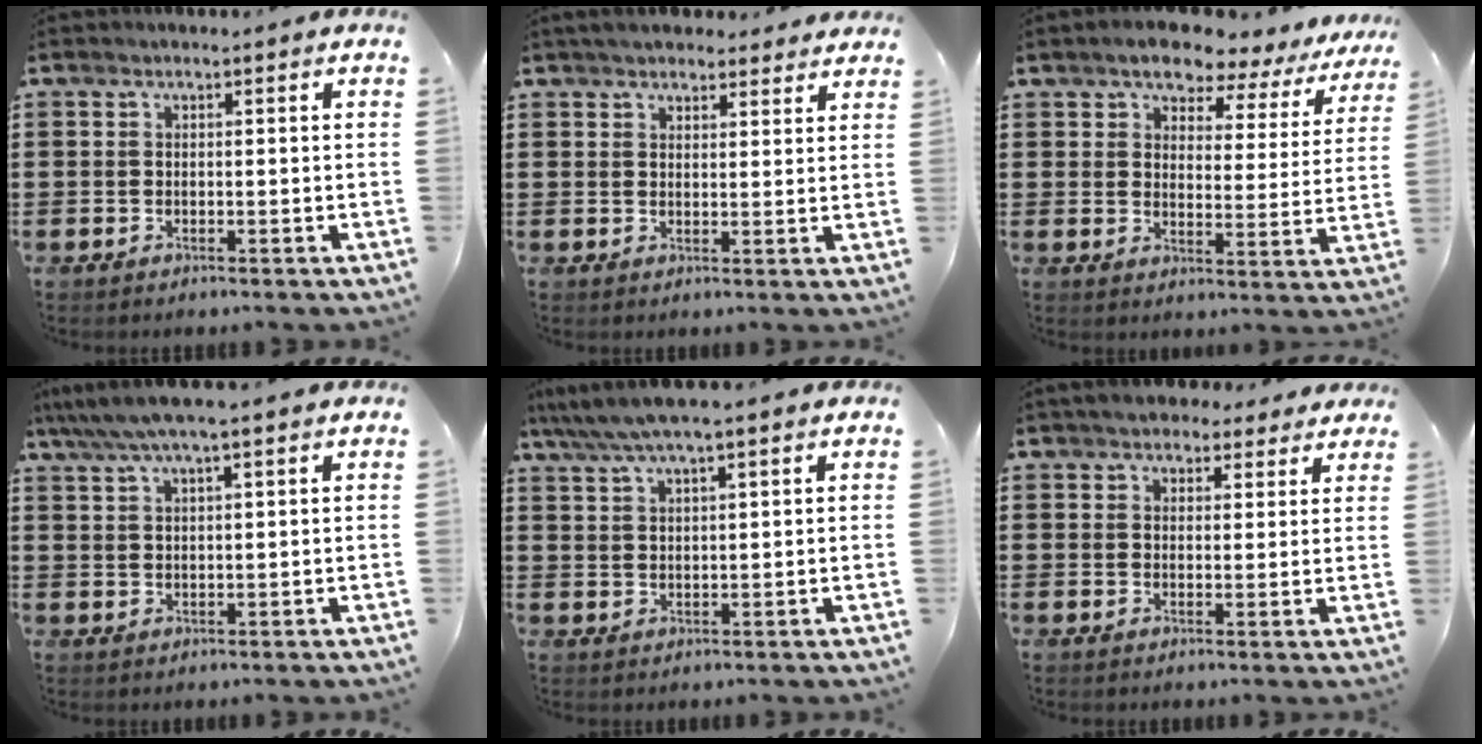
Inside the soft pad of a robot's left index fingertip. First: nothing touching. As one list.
[{"total": 3.7, "force": [3.5, 0.8, 0.8], "torque": [-0.024, -0.005, 0.066]}, {"total": 5.4, "force": [4.9, 1.5, 1.6], "torque": [-0.045, -0.030, 0.078]}, {"total": 4.6, "force": [3.4, 0.4, 3.1], "torque": [-0.068, -0.003, 0.060]}, {"total": 4.5, "force": [3.5, 0.3, 2.8], "torque": [-0.062, -0.005, 0.062]}, {"total": 4.0, "force": [3.5, 1.5, 0.9], "torque": [-0.030, -0.001, 0.067]}]